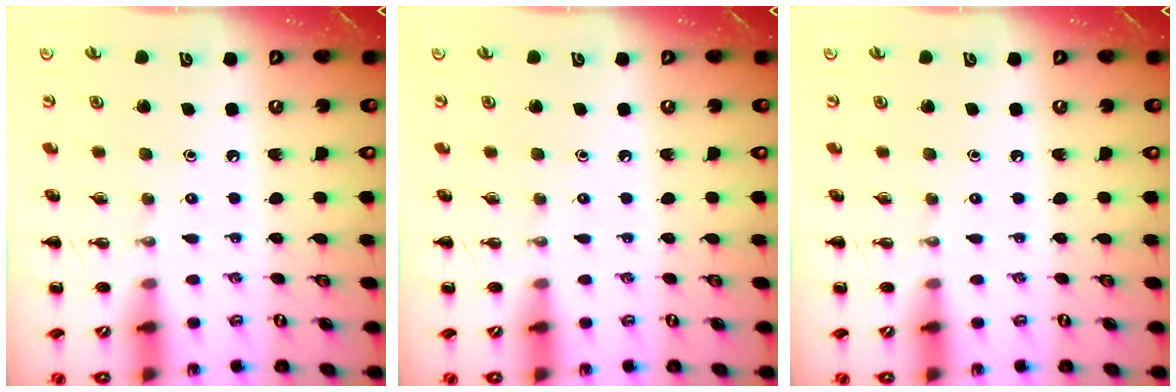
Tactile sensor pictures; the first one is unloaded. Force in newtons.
{"total": 0.0}
{"total": 0.0}